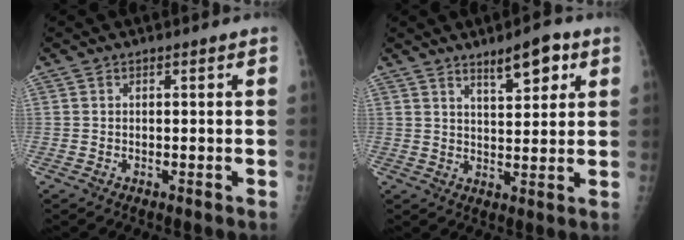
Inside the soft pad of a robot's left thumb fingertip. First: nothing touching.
{"total": 6.9, "force": [4.1, 2.3, 5.0], "torque": [-0.061, -0.024, 0.062]}